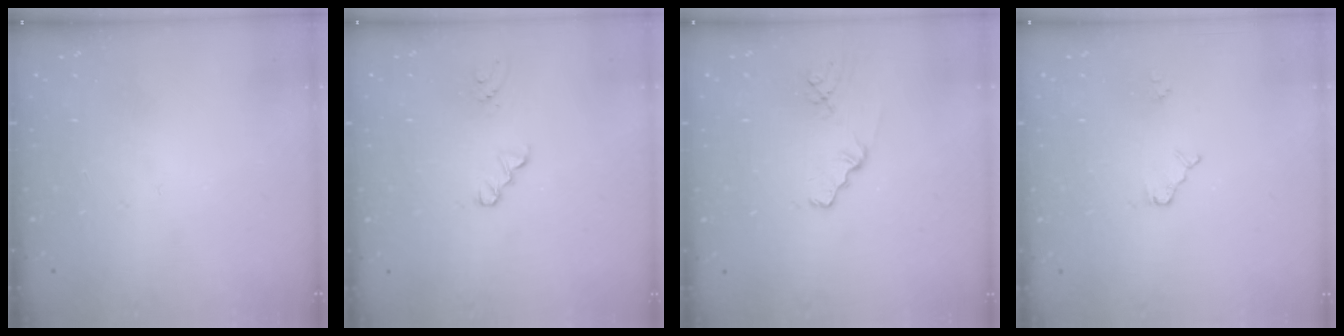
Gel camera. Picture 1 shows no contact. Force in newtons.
{"total": 0.0}
{"total": 1.8, "press": 1.8, "slide": 0.3}
{"total": 1.9, "press": 1.9, "slide": 0.3}